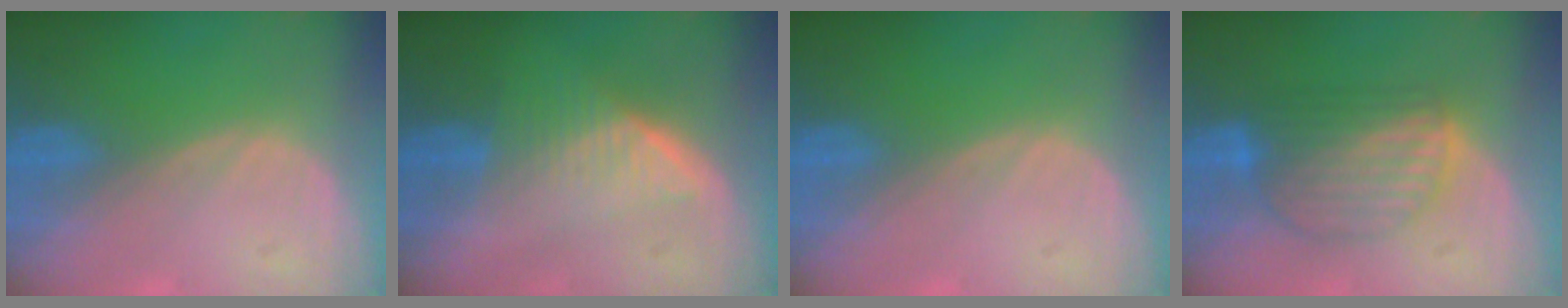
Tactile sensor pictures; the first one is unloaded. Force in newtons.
{"total": 6.5, "press": 5.7, "slide": 3.2}
{"total": 0.0}
{"total": 7.5, "press": 7.1, "slide": 2.4}